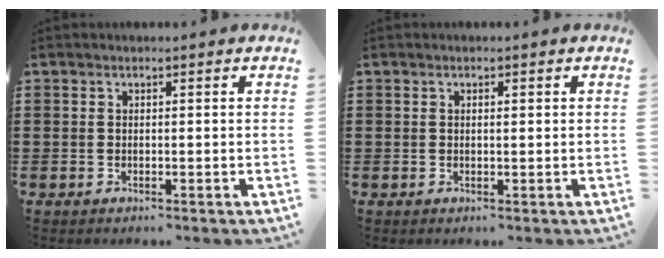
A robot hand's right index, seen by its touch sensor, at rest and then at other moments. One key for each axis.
{"total": 0.8, "fx": 0.1, "fy": 0.3, "fz": 0.7, "tx": -0.015, "ty": 0.000, "tz": 0.002}